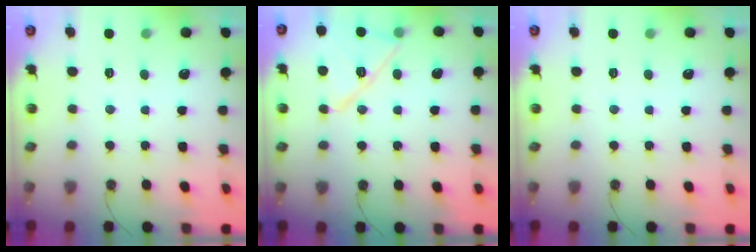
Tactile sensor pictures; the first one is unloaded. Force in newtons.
{"total": 13.0, "press": 13.0, "slide": 1.0}
{"total": 0.0}